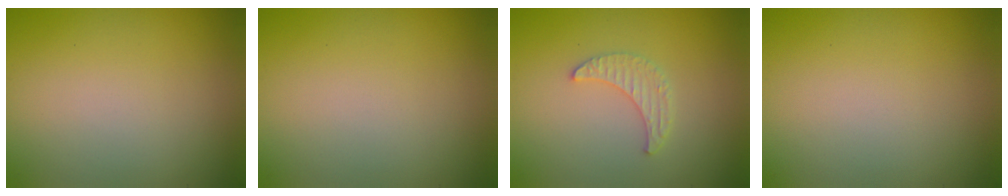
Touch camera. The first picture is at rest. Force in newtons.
{"total": 0.0}
{"total": 2.0, "press": 1.9, "slide": 0.5}
{"total": 0.0}